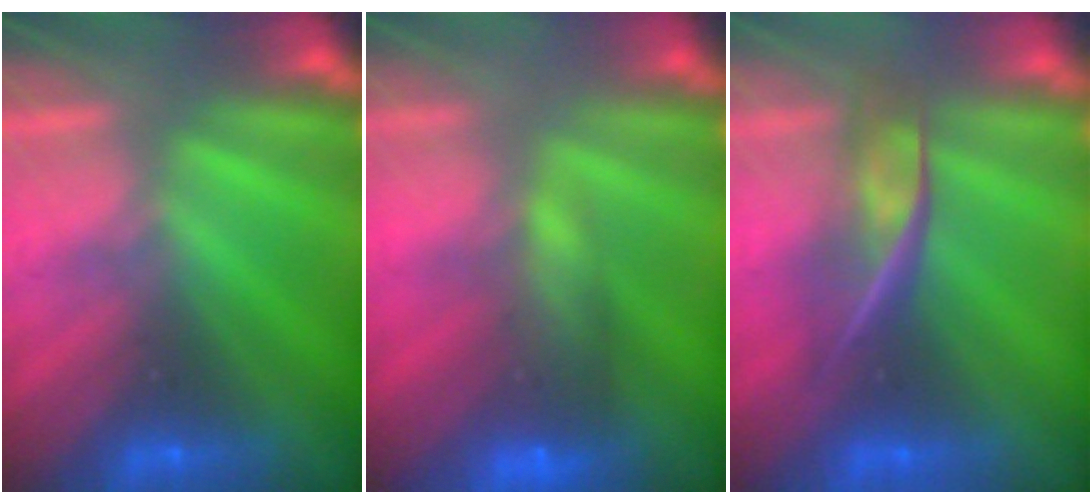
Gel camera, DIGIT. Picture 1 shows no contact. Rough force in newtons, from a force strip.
{"total": 9.6}
{"total": 2.4}